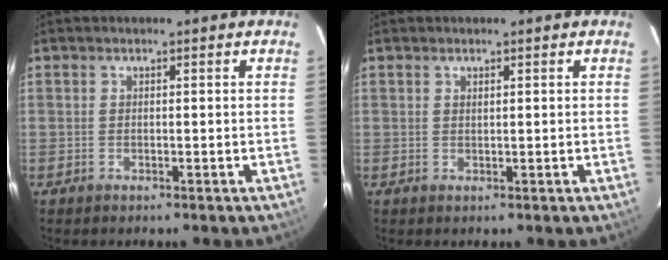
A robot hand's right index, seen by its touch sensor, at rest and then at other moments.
{"total": 0.9, "force": [0.7, -0.5, -0.2], "torque": [0.006, -0.002, 0.015]}